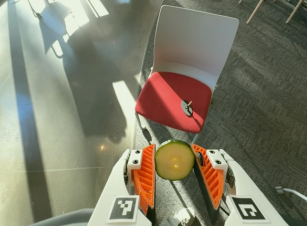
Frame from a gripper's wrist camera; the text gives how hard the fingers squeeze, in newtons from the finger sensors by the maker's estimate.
{"total": 6.0, "left": 6.1, "right": 6.0}